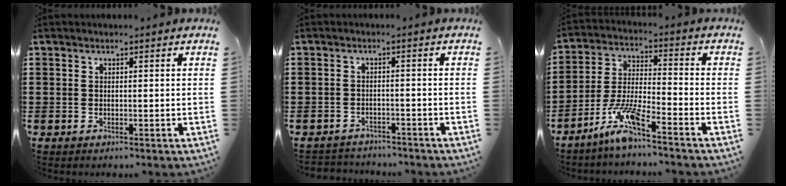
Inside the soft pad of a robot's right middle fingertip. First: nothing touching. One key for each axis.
{"total": 2.2, "fx": -2.2, "fy": 0.4, "fz": -0.1, "tx": -0.005, "ty": -0.002, "tz": -0.048}
{"total": 8.0, "fx": -6.1, "fy": 0.6, "fz": 5.1, "tx": -0.117, "ty": -0.014, "tz": -0.118}